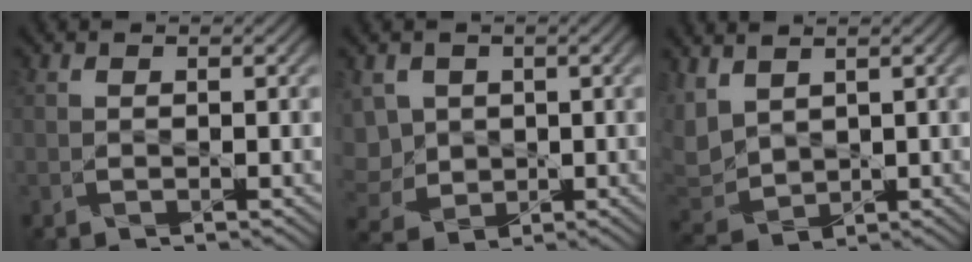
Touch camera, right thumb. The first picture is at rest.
{"total": 5.2, "force": [0.5, 4.4, 2.8], "torque": [-0.113, 0.001, 0.002]}
{"total": 5.5, "force": [2.7, 3.2, 3.6], "torque": [-0.128, 0.007, 0.055]}